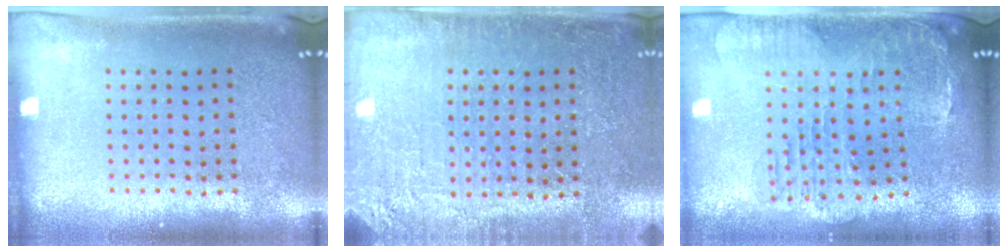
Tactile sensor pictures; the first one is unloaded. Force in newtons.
{"total": 2.8, "press": 2.8, "slide": 0.4}
{"total": 1.5, "press": 1.5, "slide": 0.4}